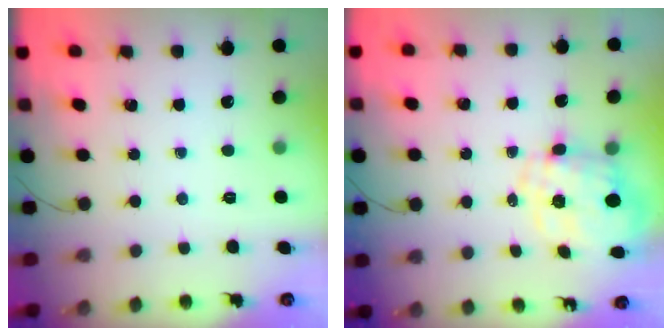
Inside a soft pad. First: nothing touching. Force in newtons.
{"total": 4.2, "press": 3.7, "slide": 2.0}